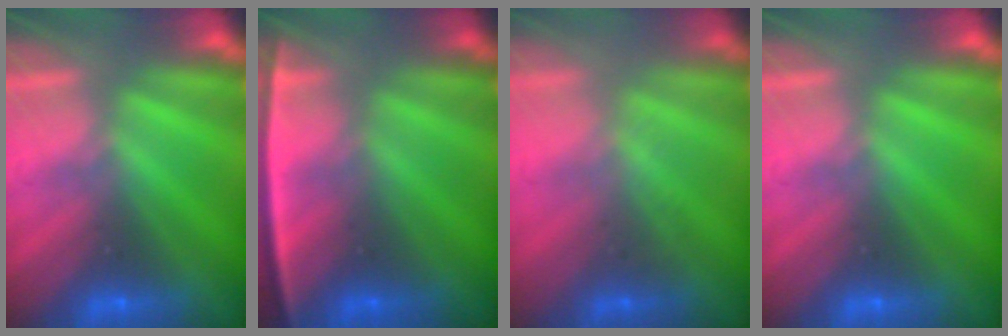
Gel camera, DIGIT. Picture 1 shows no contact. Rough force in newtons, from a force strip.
{"total": 2.3}
{"total": 2.3}
{"total": 0.0}